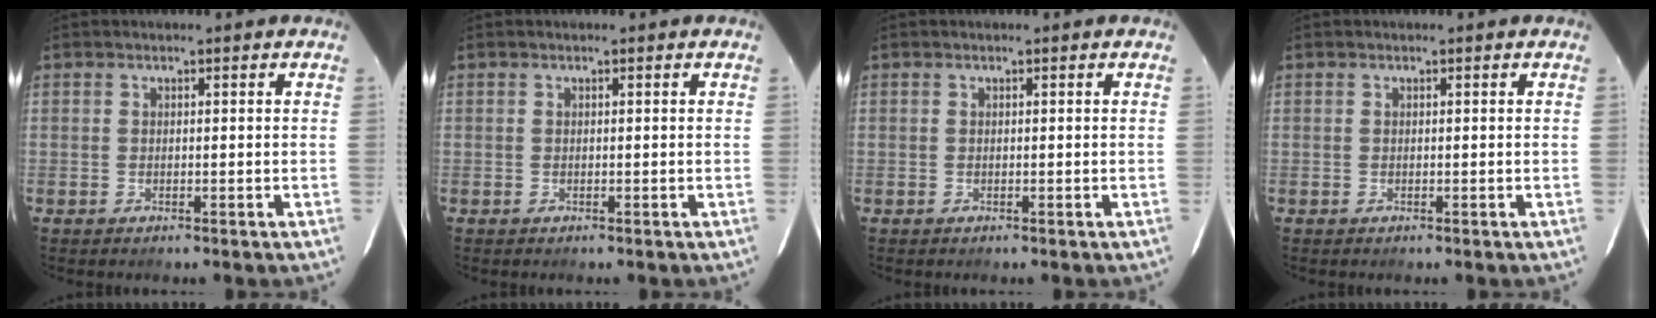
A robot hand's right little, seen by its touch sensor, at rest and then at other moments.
{"total": 0.0}
{"total": 0.0}
{"total": 0.0}